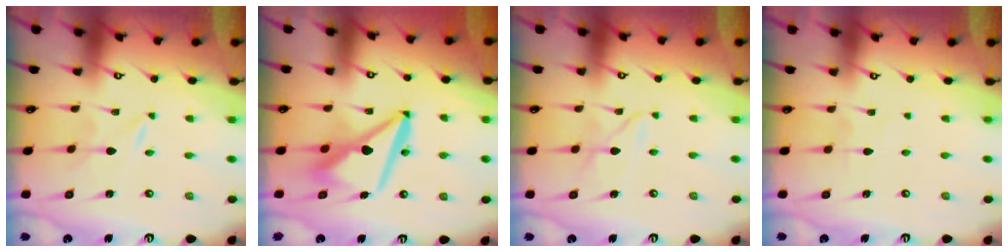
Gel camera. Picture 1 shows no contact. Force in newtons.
{"total": 11.8, "press": 11.7, "slide": 1.7}
{"total": 3.9, "press": 3.9, "slide": 0.3}
{"total": 2.4, "press": 2.4, "slide": 0.3}